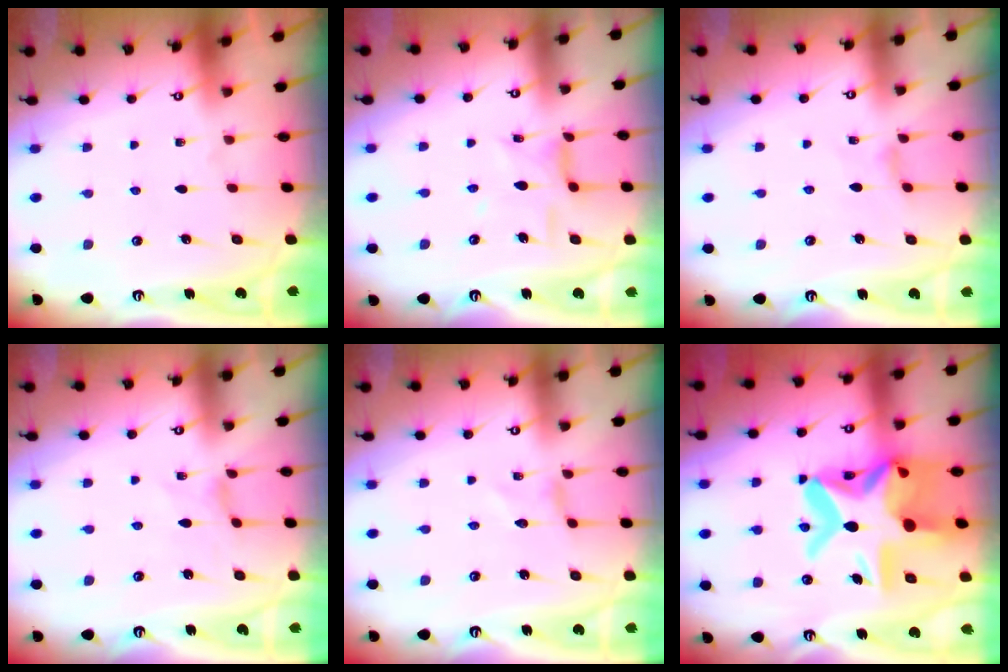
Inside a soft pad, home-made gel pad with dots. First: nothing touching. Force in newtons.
{"total": 7.5, "press": 7.4, "slide": 0.7}
{"total": 2.0, "press": 1.9, "slide": 0.5}
{"total": 0.0}
{"total": 0.0}
{"total": 24.3, "press": 24.1, "slide": 3.1}